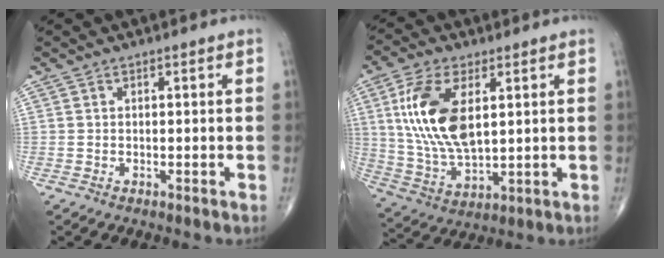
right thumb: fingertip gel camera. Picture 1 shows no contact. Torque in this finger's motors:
{"motor_torque": [0.40, 3.53, 0.71, -0.50, 0.52]}